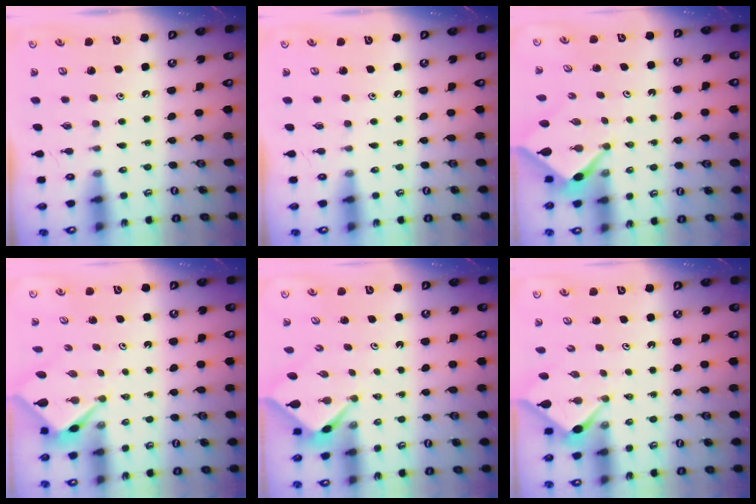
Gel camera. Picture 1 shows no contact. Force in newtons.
{"total": 0.0}
{"total": 2.3, "press": 2.3, "slide": 0.3}
{"total": 2.8, "press": 2.8, "slide": 0.1}
{"total": 2.3, "press": 2.3, "slide": 0.3}
{"total": 3.0, "press": 3.0, "slide": 0.3}